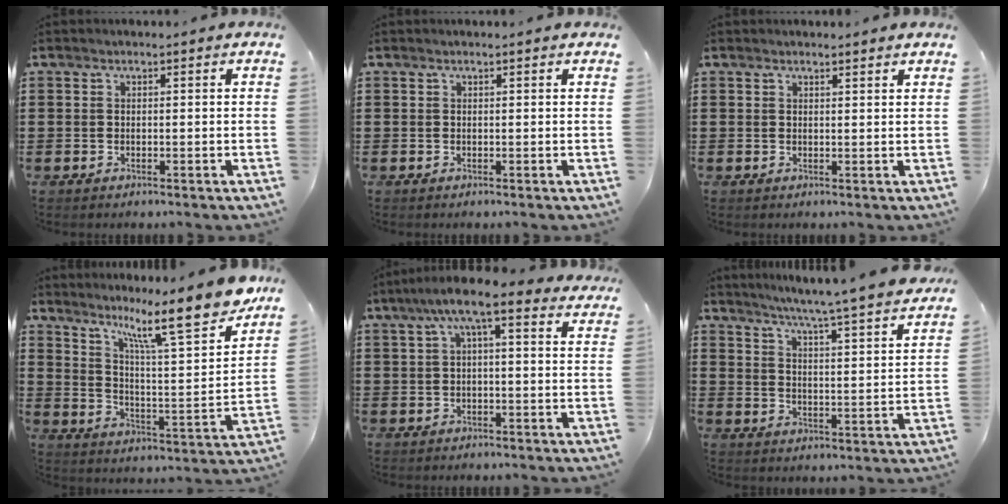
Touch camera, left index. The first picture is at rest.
{"total": 0.0}
{"total": 1.2, "force": [1.2, 0.0, 0.1], "torque": [-0.004, 0.000, 0.024]}
{"total": 13.5, "force": [10.3, 1.4, 8.6], "torque": [-0.157, -0.063, 0.163]}
{"total": 7.4, "force": [4.0, 1.2, 6.1], "torque": [-0.125, 0.003, 0.068]}
{"total": 5.2, "force": [4.7, -1.4, 1.6], "torque": [-0.053, -0.047, 0.073]}